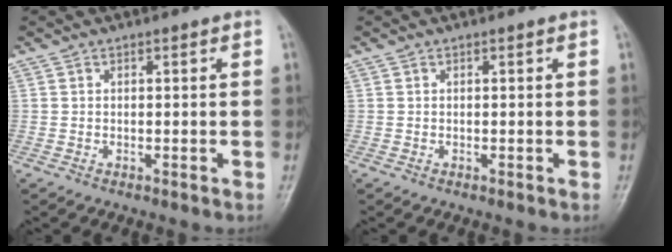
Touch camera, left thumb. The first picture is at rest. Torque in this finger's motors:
{"motor_torque": [0.00, 0.00, -0.06, 0.07, 0.00]}